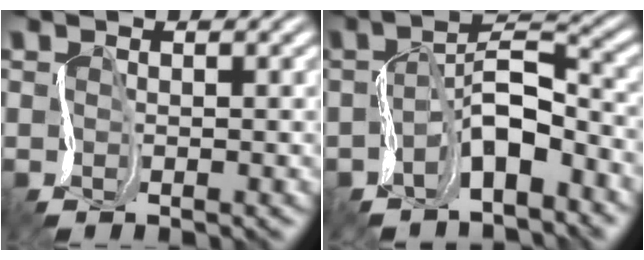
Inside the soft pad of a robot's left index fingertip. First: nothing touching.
{"total": 2.6, "force": [-1.3, 0.7, 2.1], "torque": [-0.043, 0.026, -0.038]}